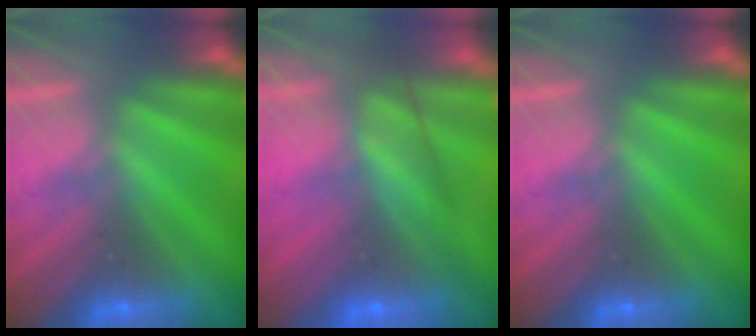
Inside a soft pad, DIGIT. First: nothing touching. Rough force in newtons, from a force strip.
{"total": 10.2}
{"total": 0.0}